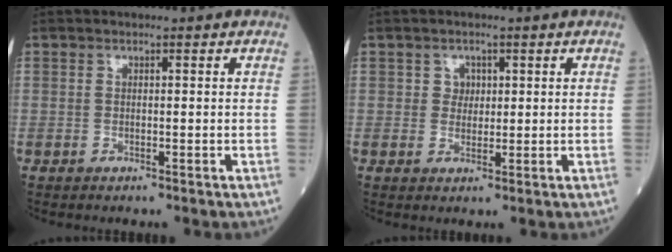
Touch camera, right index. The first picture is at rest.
{"total": 2.0, "force": [0.6, 1.8, 0.7], "torque": [-0.004, 0.000, 0.005]}